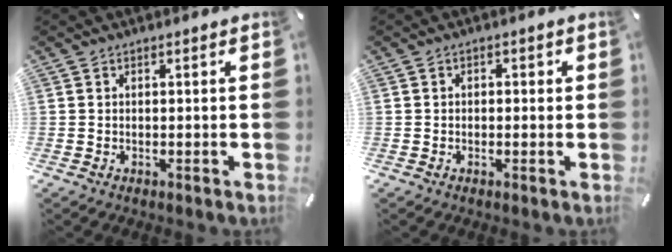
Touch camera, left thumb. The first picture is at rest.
{"total": 1.2, "force": [-0.4, 0.9, 0.6], "torque": [-0.012, 0.005, -0.010]}